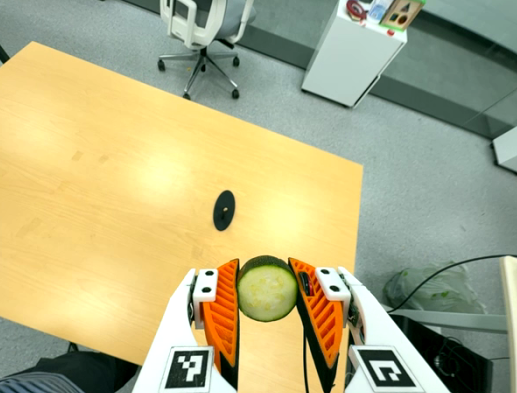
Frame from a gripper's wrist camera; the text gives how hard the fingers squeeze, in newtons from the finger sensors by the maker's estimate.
{"total": 11.4, "left": 10.4, "right": 12.4}